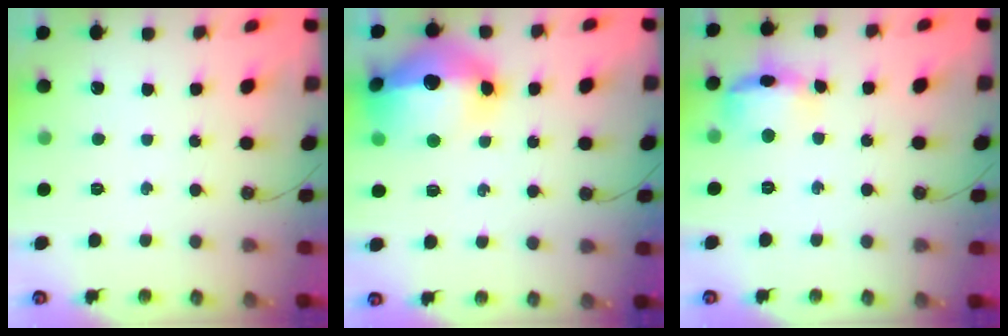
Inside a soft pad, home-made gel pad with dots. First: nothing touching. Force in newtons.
{"total": 25.2, "press": 21.8, "slide": 12.7}
{"total": 12.8, "press": 12.7, "slide": 1.3}